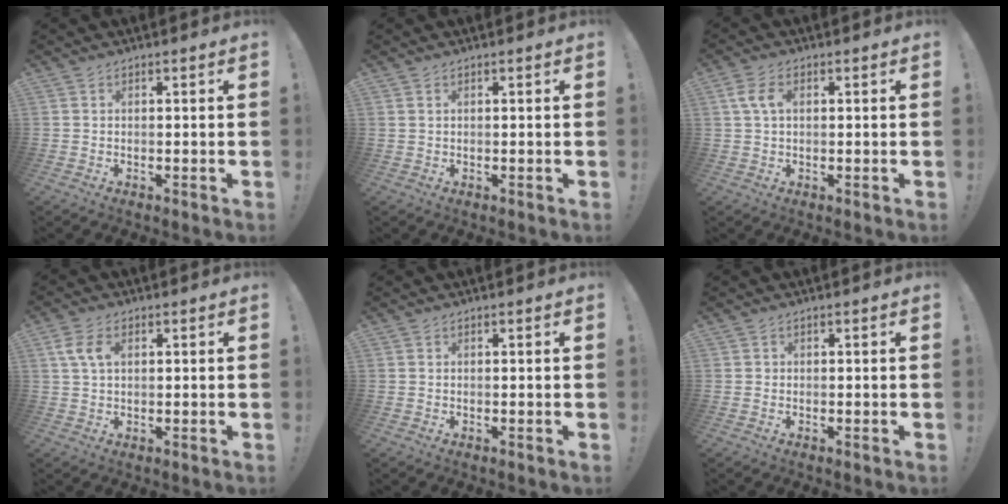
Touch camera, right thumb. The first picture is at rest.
{"total": 0.7, "force": [0.4, 0.3, 0.5], "torque": [-0.016, 0.004, 0.008]}
{"total": 5.3, "force": [1.2, 3.0, 4.2], "torque": [-0.094, 0.010, 0.023]}
{"total": 5.9, "force": [1.7, 3.3, 4.6], "torque": [-0.092, 0.005, 0.030]}
{"total": 0.0}
{"total": 0.7, "force": [0.1, 0.7, 0.2], "torque": [-0.010, 0.004, 0.002]}